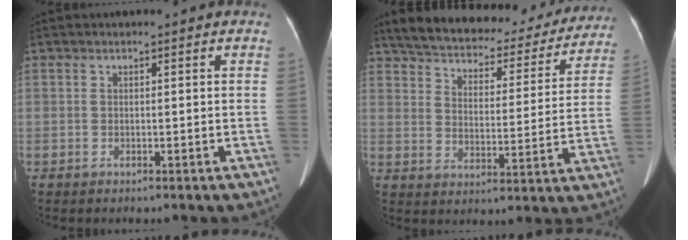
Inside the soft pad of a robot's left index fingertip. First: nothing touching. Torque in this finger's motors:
{"motor_torque": [0.94, -1.20, 0.46, 0.01]}